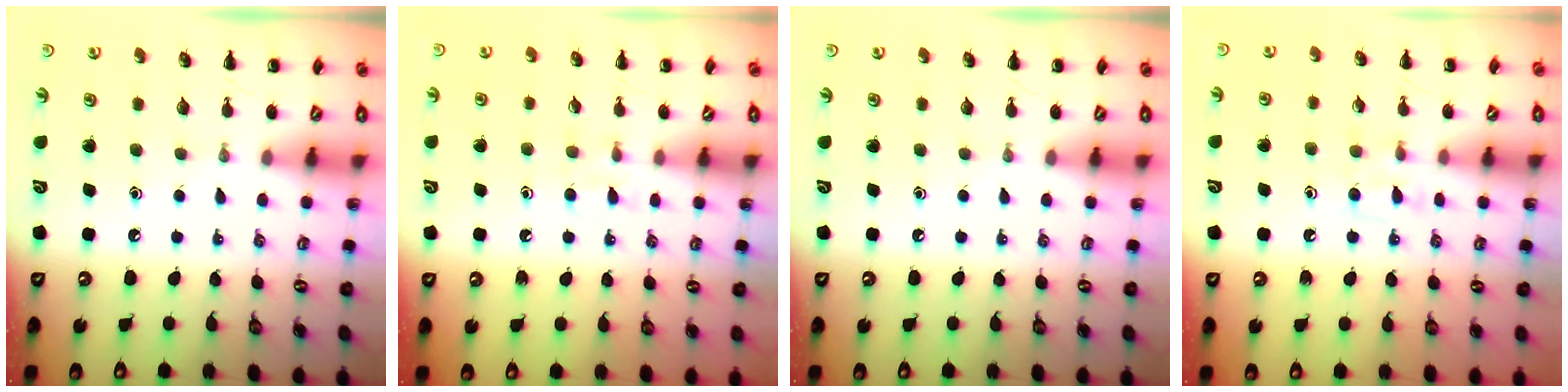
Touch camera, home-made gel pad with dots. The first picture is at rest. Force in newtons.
{"total": 4.2, "press": 3.9, "slide": 1.6}
{"total": 0.0}
{"total": 6.6, "press": 6.4, "slide": 1.8}